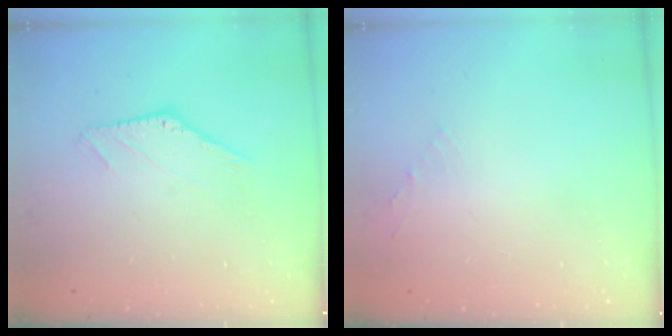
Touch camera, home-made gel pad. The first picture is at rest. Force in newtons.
{"total": 0.6, "press": 0.5, "slide": 0.3}